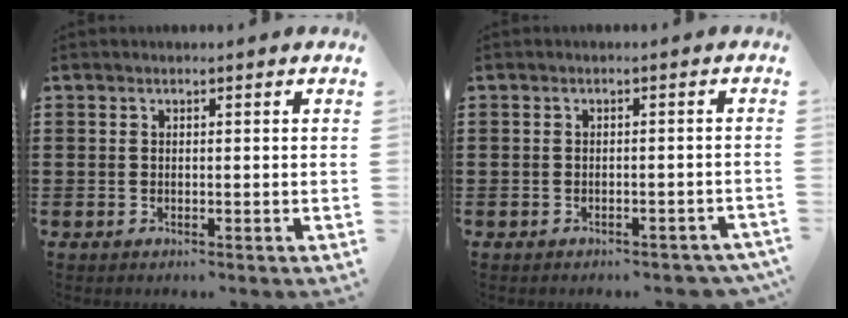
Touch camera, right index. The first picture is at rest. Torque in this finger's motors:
{"motor_torque": [0.62, -0.43, 0.04, 0.00]}